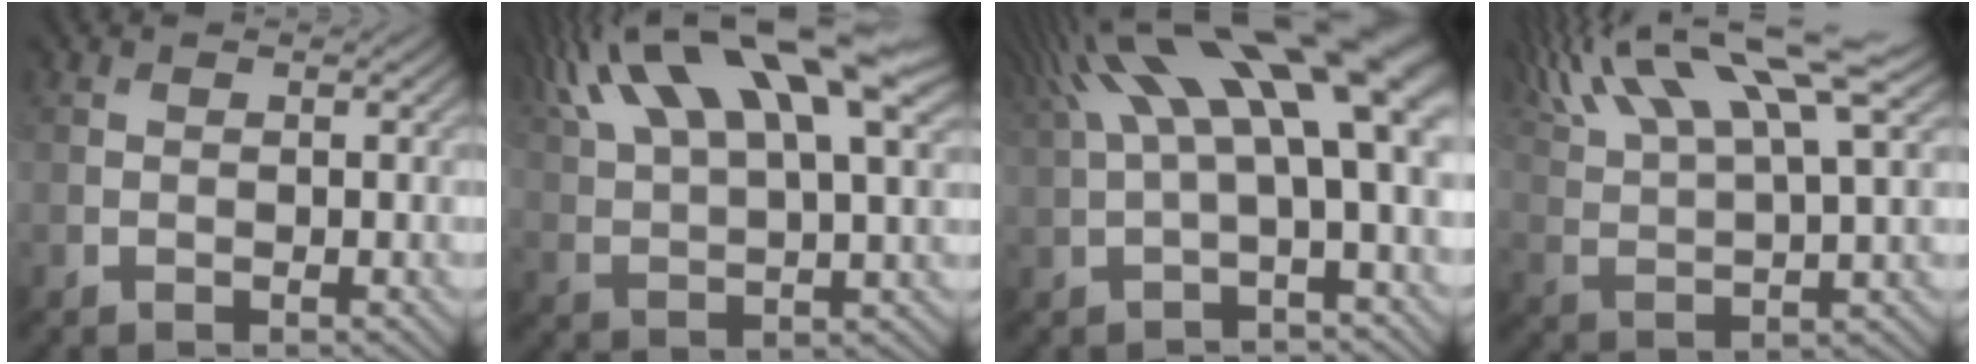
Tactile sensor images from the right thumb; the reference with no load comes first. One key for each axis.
{"total": 17.6, "fx": 10.2, "fy": 5.7, "fz": 13.2, "tx": -0.273, "ty": 0.036, "tz": 0.173}
{"total": 15.1, "fx": 4.5, "fy": 4.4, "fz": 13.7, "tx": -0.251, "ty": 0.020, "tz": 0.090}
{"total": 15.5, "fx": 9.9, "fy": 4.3, "fz": 11.2, "tx": -0.224, "ty": 0.025, "tz": 0.165}